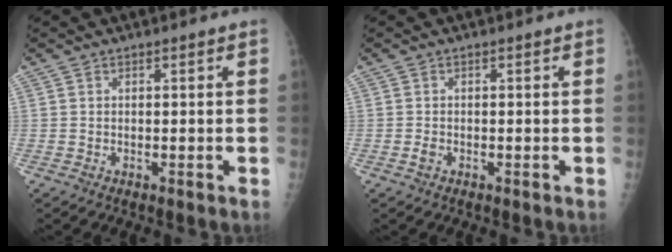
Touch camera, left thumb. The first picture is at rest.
{"total": 0.9, "force": [-0.3, 0.6, 0.6], "torque": [-0.014, -0.002, -0.006]}